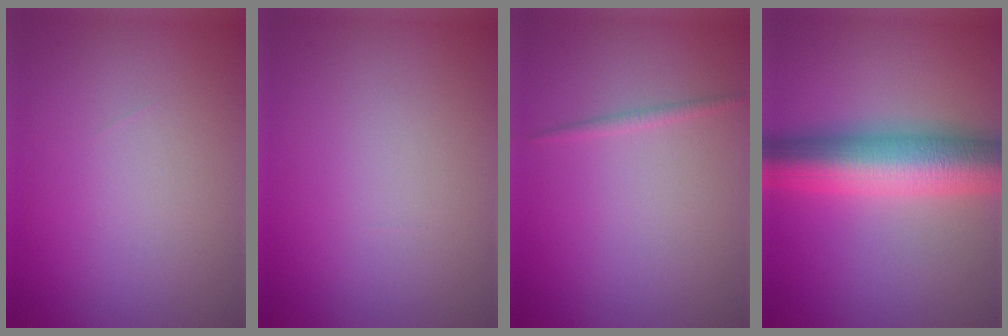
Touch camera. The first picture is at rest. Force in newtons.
{"total": 0.0}
{"total": 0.8, "press": 0.8, "slide": 0.0}
{"total": 10.1, "press": 10.1, "slide": 0.4}